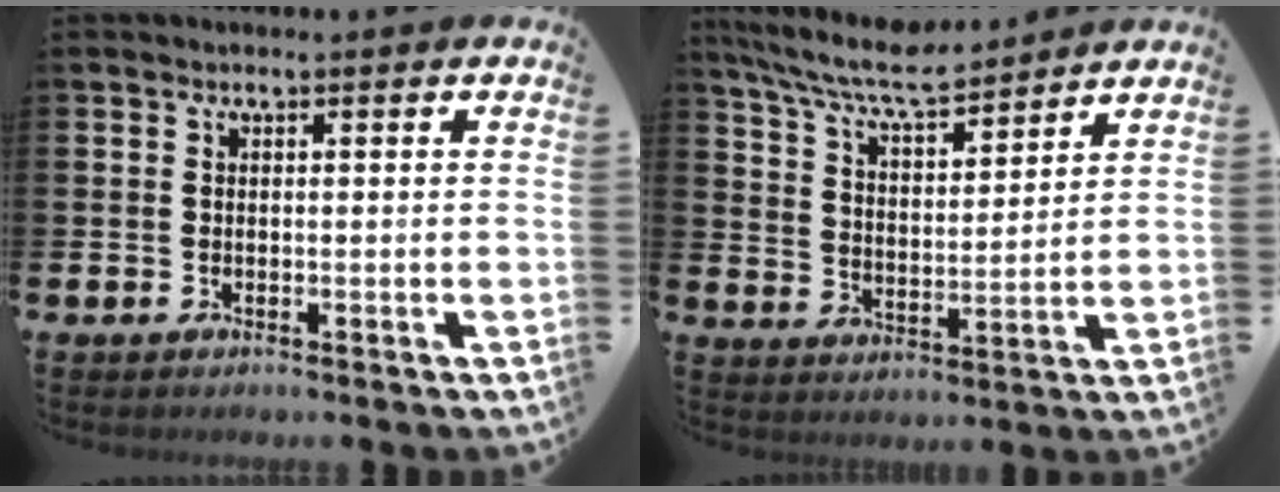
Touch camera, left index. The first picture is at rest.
{"total": 8.1, "force": [7.5, 0.9, 2.9], "torque": [-0.088, -0.040, 0.134]}